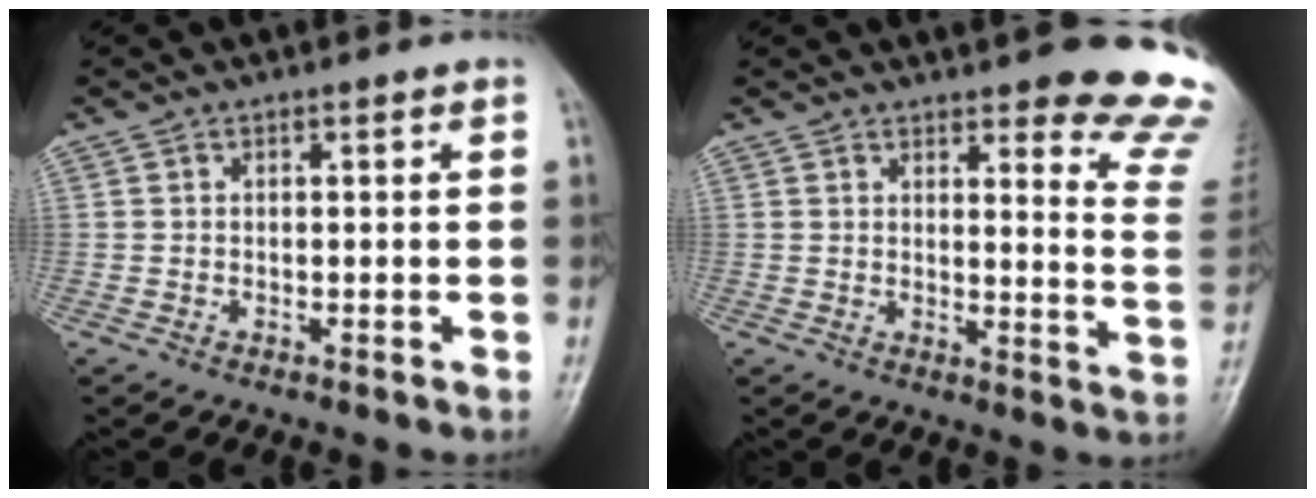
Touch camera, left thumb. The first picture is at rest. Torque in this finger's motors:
{"motor_torque": [1.32, 1.25, 1.22, -1.54, 0.07]}